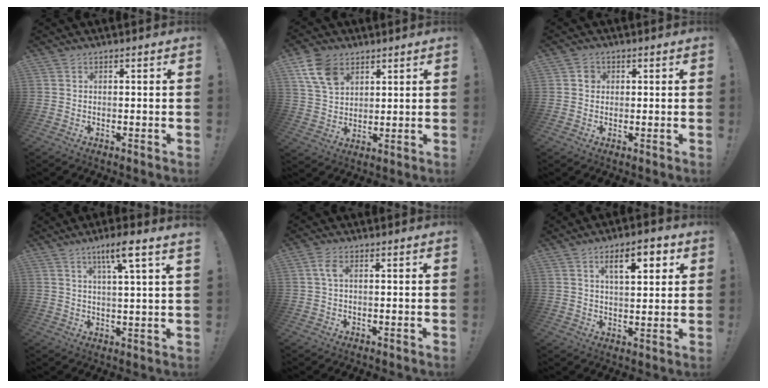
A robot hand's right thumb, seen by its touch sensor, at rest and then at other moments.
{"total": 10.9, "force": [5.8, 7.2, 5.7], "torque": [-0.104, -0.015, 0.118]}
{"total": 2.4, "force": [0.4, 2.2, 0.9], "torque": [-0.005, 0.001, 0.004]}
{"total": 7.7, "force": [4.2, -0.4, 6.4], "torque": [-0.101, -0.019, 0.060]}
{"total": 2.8, "force": [0.4, 0.9, 2.7], "torque": [-0.053, 0.005, 0.008]}
{"total": 9.5, "force": [4.2, 3.6, 7.8], "torque": [-0.109, -0.008, 0.065]}